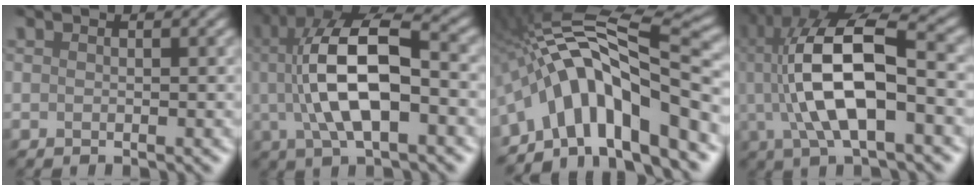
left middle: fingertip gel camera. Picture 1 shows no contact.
{"total": 9.4, "force": [0.2, 3.4, 8.7], "torque": [-0.163, 0.020, 0.001]}
{"total": 12.6, "force": [-4.9, 4.2, 10.9], "torque": [-0.167, 0.027, -0.081]}
{"total": 10.3, "force": [0.4, 3.3, 9.7], "torque": [-0.184, 0.023, 0.004]}